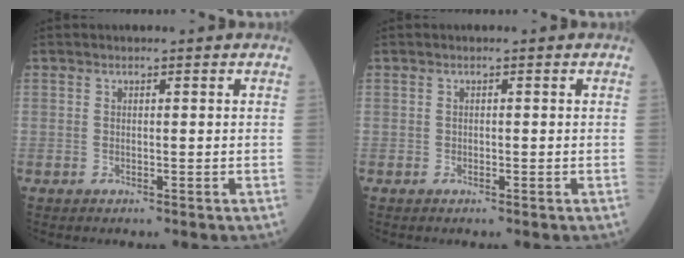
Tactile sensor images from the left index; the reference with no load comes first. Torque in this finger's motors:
{"motor_torque": [-0.18, 0.04, -0.01, -0.01]}